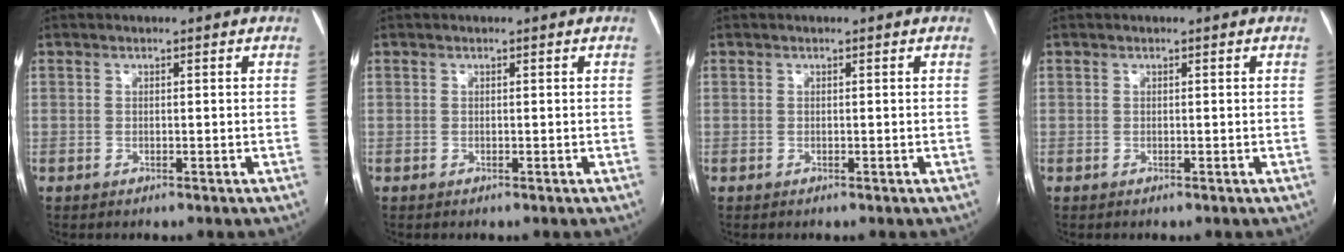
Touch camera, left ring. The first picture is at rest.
{"total": 0.0}
{"total": 0.0}
{"total": 0.0}